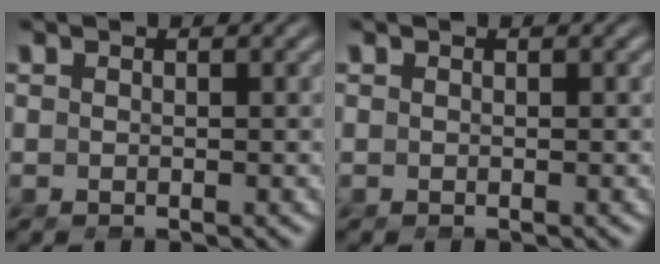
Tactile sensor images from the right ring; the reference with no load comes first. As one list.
[{"total": 0.0}]